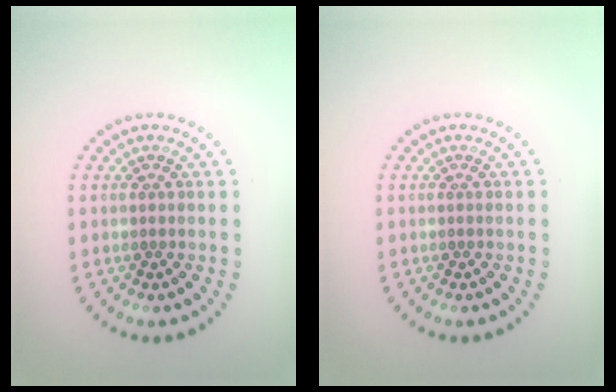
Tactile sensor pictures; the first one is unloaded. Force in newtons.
{"total": 0.0}